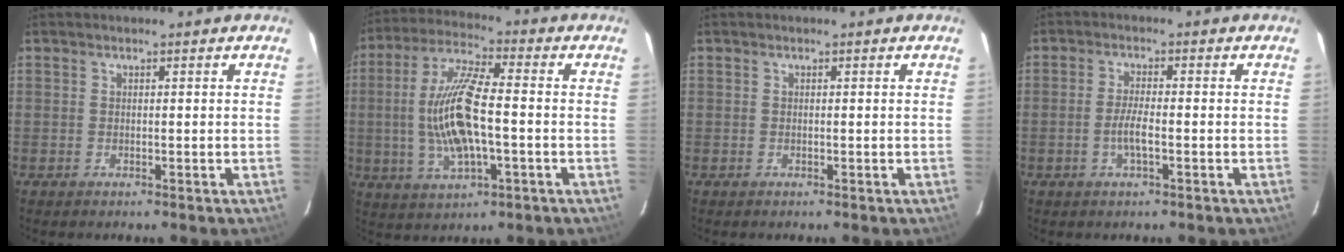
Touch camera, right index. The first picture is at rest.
{"total": 14.3, "force": [-1.6, 4.4, 13.5], "torque": [-0.272, 0.002, -0.028]}
{"total": 0.0}
{"total": 3.7, "force": [-1.3, 0.4, 3.5], "torque": [-0.069, -0.002, -0.024]}